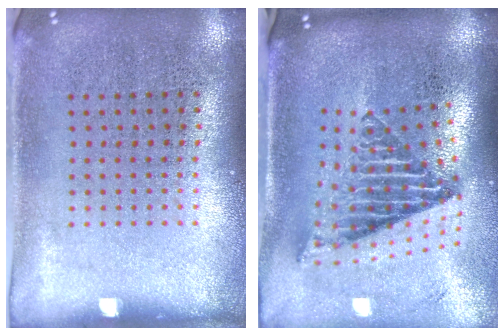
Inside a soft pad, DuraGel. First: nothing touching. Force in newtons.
{"total": 2.7, "press": 1.7, "slide": 2.0}